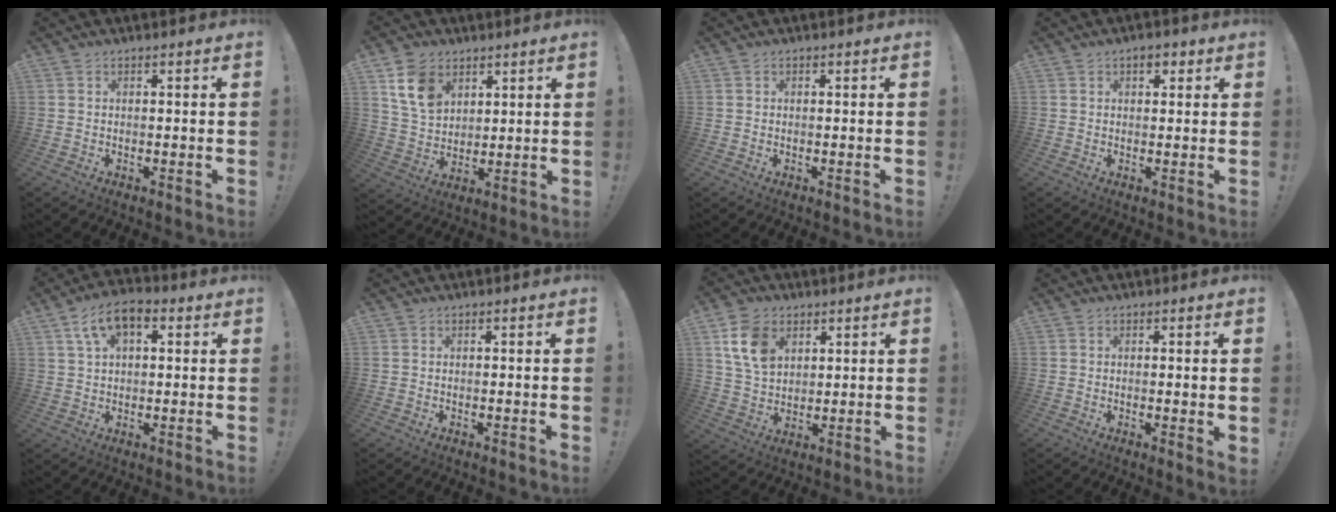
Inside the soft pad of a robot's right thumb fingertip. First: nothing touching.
{"total": 11.7, "force": [6.1, 8.2, 5.8], "torque": [-0.101, -0.016, 0.122]}
{"total": 0.0}
{"total": 3.1, "force": [1.5, 1.7, 2.0], "torque": [-0.023, -0.001, 0.022]}
{"total": 8.9, "force": [3.9, 4.5, 6.6], "torque": [-0.110, 0.000, 0.074]}
{"total": 0.0}
{"total": 12.5, "force": [5.4, 8.9, 6.9], "torque": [-0.114, -0.004, 0.109]}
{"total": 1.6, "force": [0.7, -0.3, 1.4], "torque": [-0.013, -0.007, 0.009]}